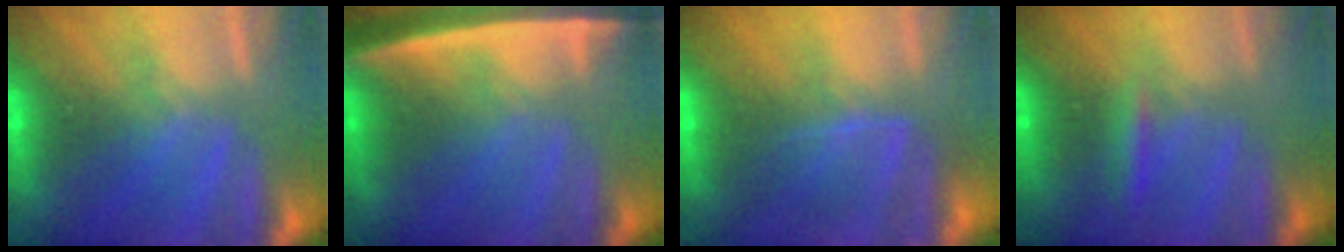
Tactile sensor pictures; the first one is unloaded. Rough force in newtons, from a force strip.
{"total": 11.3}
{"total": 7.4}
{"total": 2.5}